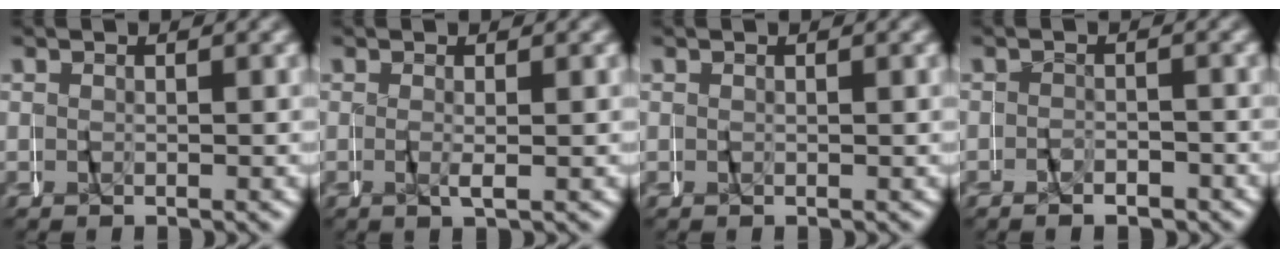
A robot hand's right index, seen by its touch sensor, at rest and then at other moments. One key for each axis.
{"total": 0.9, "fx": -0.4, "fy": -0.4, "fz": 0.7, "tx": -0.019, "ty": -0.004, "tz": -0.004}
{"total": 0.0}
{"total": 1.7, "fx": -1.4, "fy": 0.9, "fz": 0.3, "tx": -0.008, "ty": 0.000, "tz": -0.028}